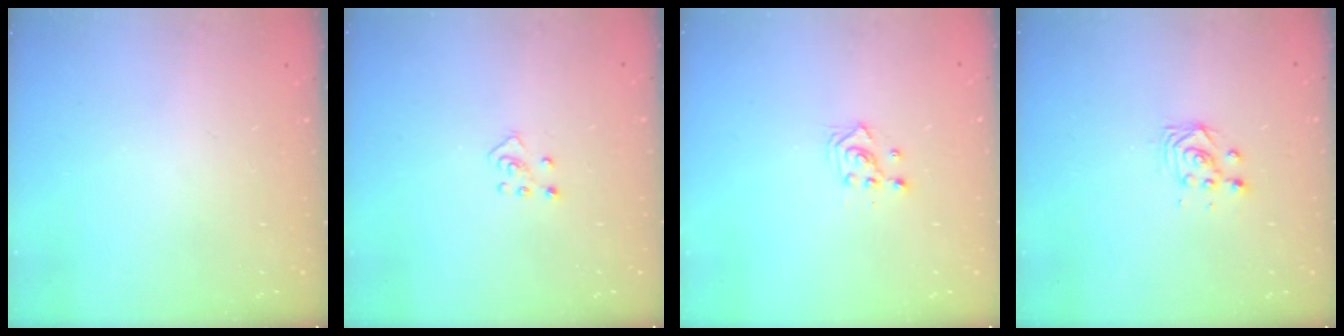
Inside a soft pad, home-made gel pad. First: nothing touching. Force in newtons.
{"total": 4.6, "press": 4.6, "slide": 0.3}
{"total": 2.3, "press": 2.3, "slide": 0.3}
{"total": 2.9, "press": 2.9, "slide": 0.4}